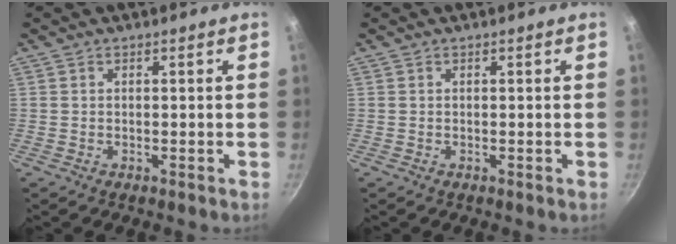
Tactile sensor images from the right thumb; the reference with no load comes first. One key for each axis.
{"total": 0.0}